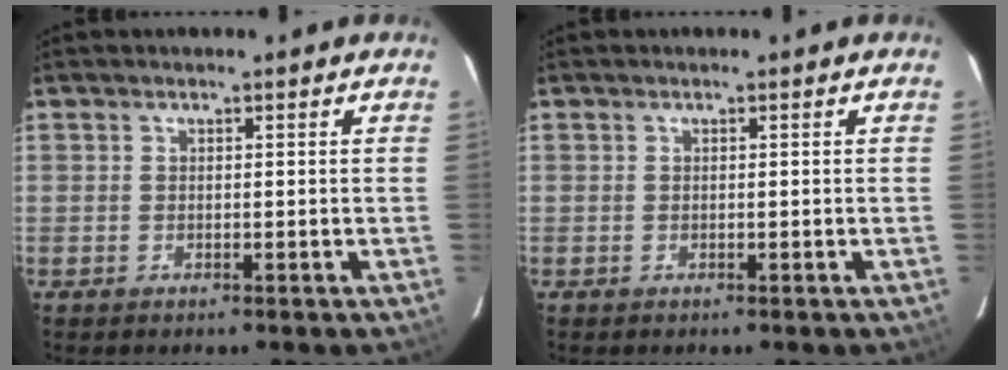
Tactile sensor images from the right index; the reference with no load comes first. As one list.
[{"total": 0.0}]